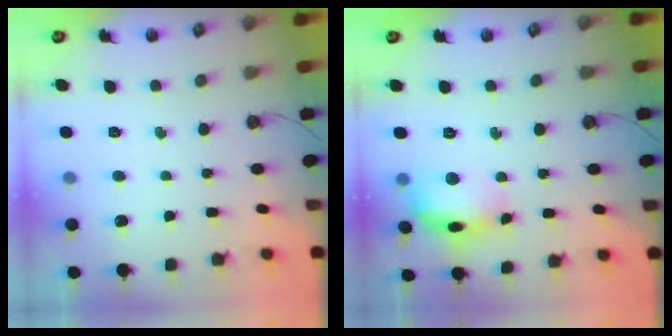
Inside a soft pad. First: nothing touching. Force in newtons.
{"total": 14.5, "press": 14.5, "slide": 0.9}